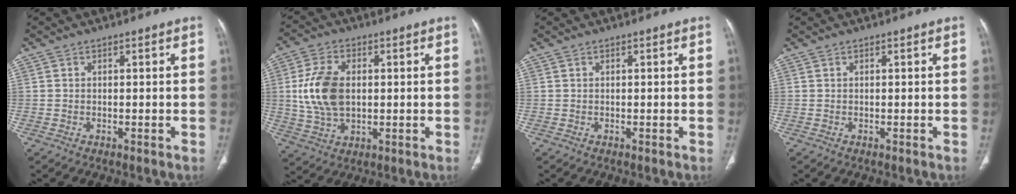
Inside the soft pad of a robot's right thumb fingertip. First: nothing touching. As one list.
[{"total": 11.5, "force": [0.9, 7.3, 8.9], "torque": [-0.174, 0.001, 0.024]}, {"total": 0.0}, {"total": 0.0}]